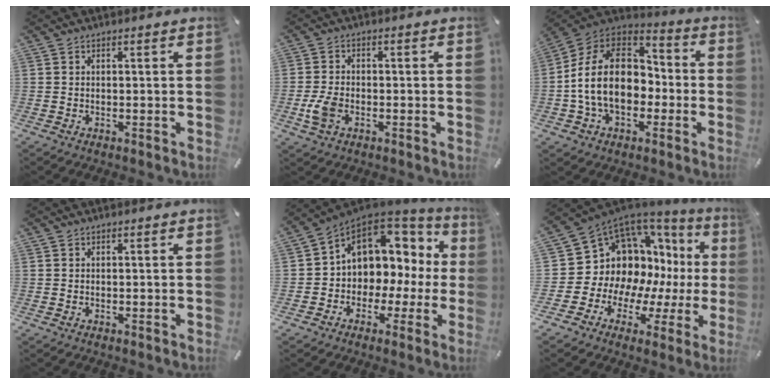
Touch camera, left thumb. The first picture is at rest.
{"total": 5.4, "force": [-1.7, 3.4, 3.8], "torque": [-0.088, 0.001, -0.033]}
{"total": 18.3, "force": [-2.7, 13.8, 11.6], "torque": [-0.232, 0.025, -0.049]}
{"total": 0.0}
{"total": 9.6, "force": [4.0, 7.8, 3.8], "torque": [-0.065, -0.045, 0.071]}
{"total": 15.3, "force": [4.9, 13.0, 6.5], "torque": [-0.108, -0.076, 0.121]}